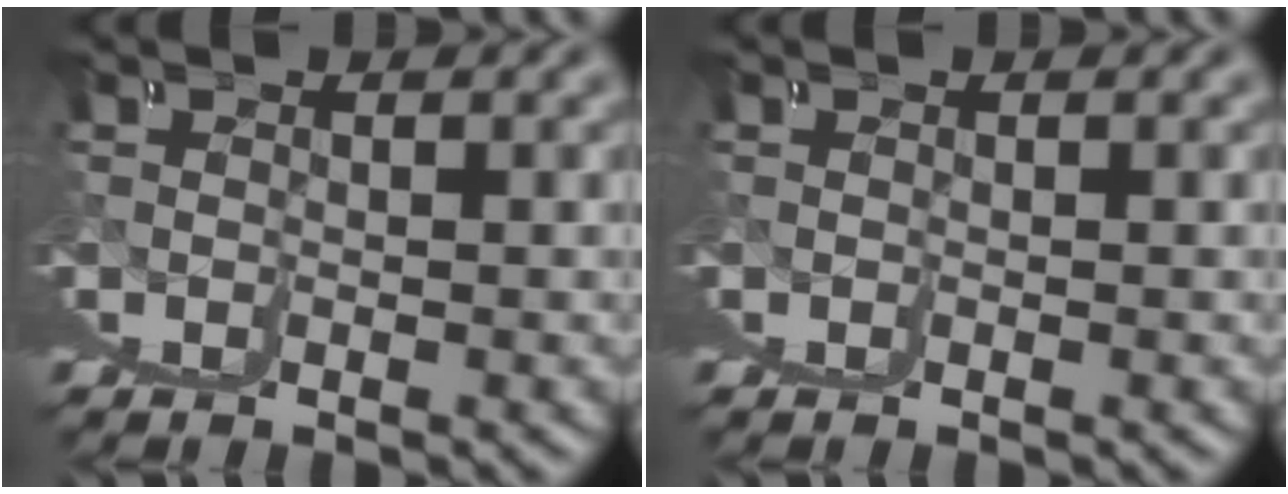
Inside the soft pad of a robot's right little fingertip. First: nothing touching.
{"total": 0.0}